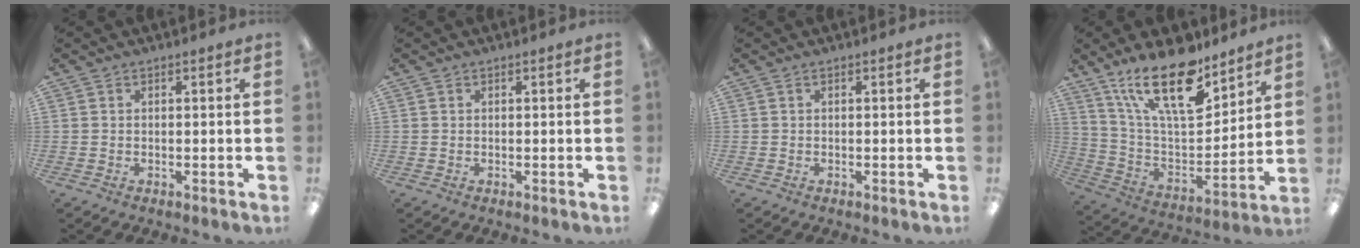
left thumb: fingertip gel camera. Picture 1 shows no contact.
{"total": 0.0}
{"total": 0.0}
{"total": 21.8, "force": [14.9, 8.4, 13.5], "torque": [-0.249, -0.086, 0.258]}